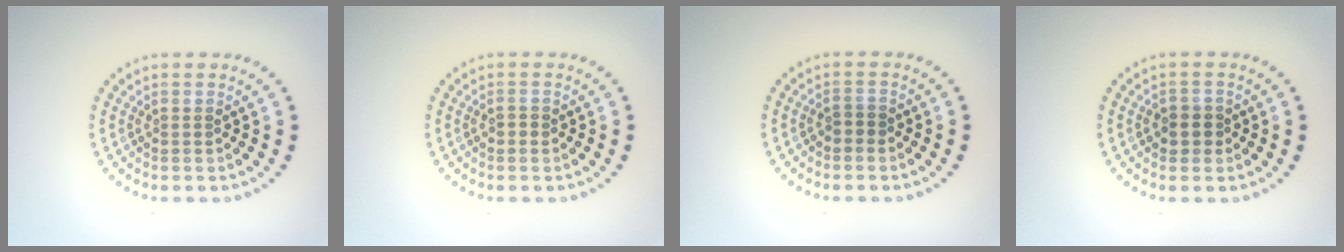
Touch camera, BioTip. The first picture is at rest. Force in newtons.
{"total": 0.8, "press": 0.8, "slide": 0.1}
{"total": 1.0, "press": 0.9, "slide": 0.3}
{"total": 1.9, "press": 1.8, "slide": 0.6}